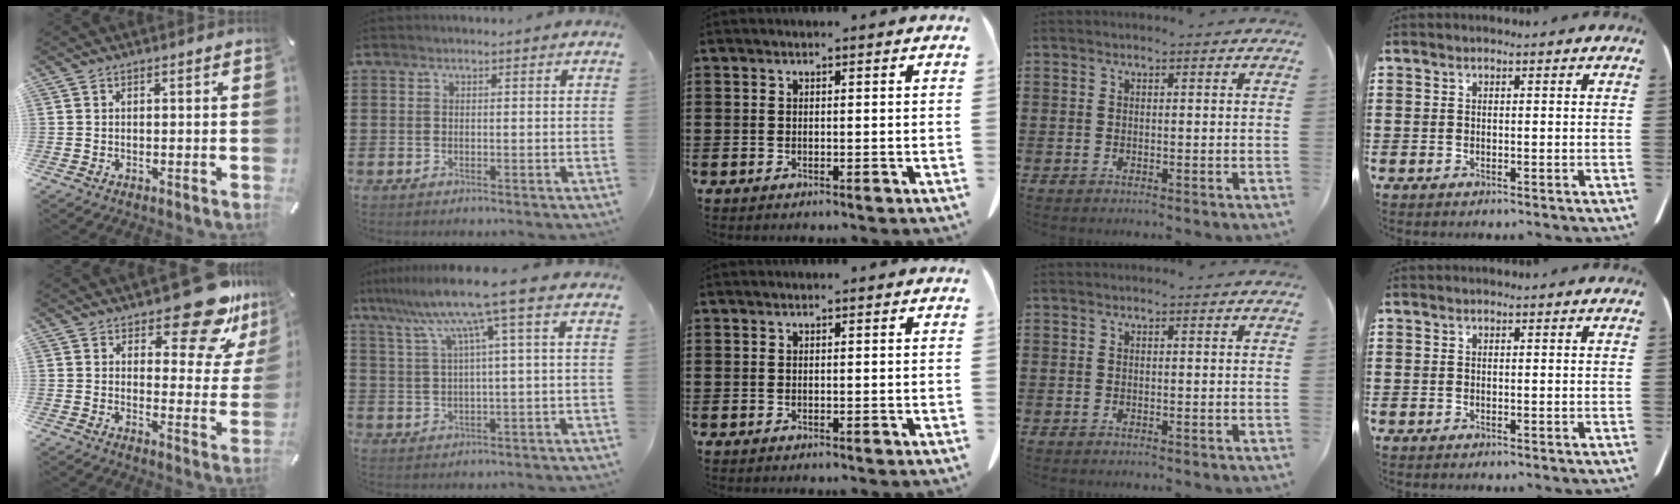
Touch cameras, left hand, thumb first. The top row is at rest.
{"thumb": {"total": 16.1, "force": [12.1, 5.9, 8.9], "torque": [-0.107, -0.092, 0.199]}, "index": {"total": 9.6, "force": [4.8, -0.9, 8.3], "torque": [-0.177, -0.015, 0.076]}}